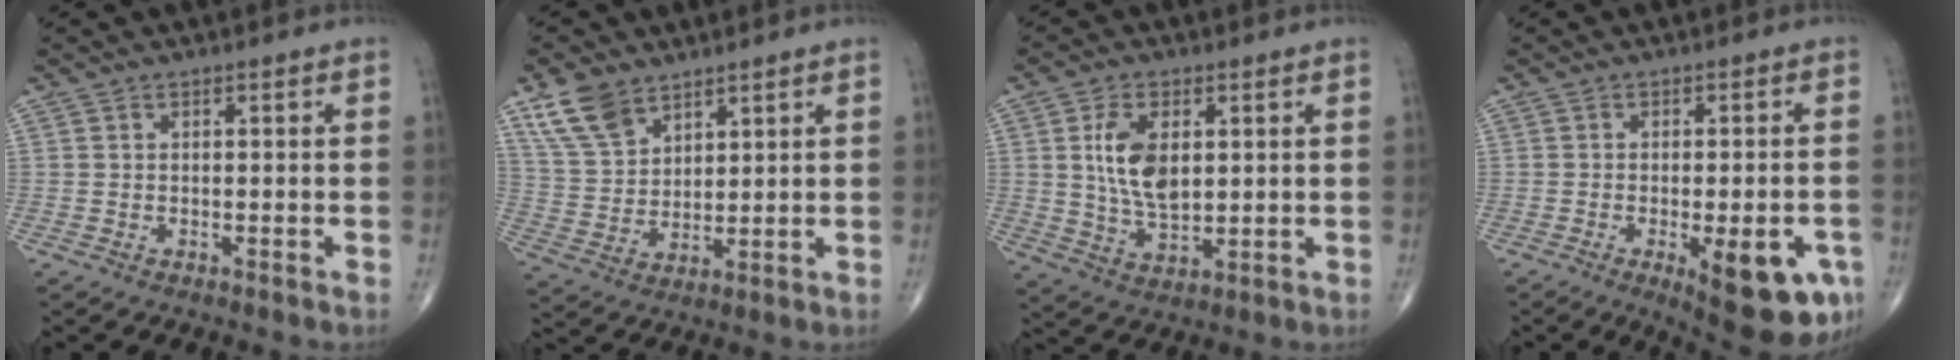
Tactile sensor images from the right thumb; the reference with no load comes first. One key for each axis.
{"total": 9.4, "fx": 6.4, "fy": 5.3, "fz": 4.5, "tx": -0.076, "ty": -0.022, "tz": 0.135}
{"total": 8.3, "fx": 1.7, "fy": 4.7, "fz": 6.6, "tx": -0.113, "ty": -0.010, "tz": 0.037}
{"total": 13.5, "fx": -5.3, "fy": 4.6, "fz": 11.6, "tx": -0.110, "ty": 0.005, "tz": -0.056}